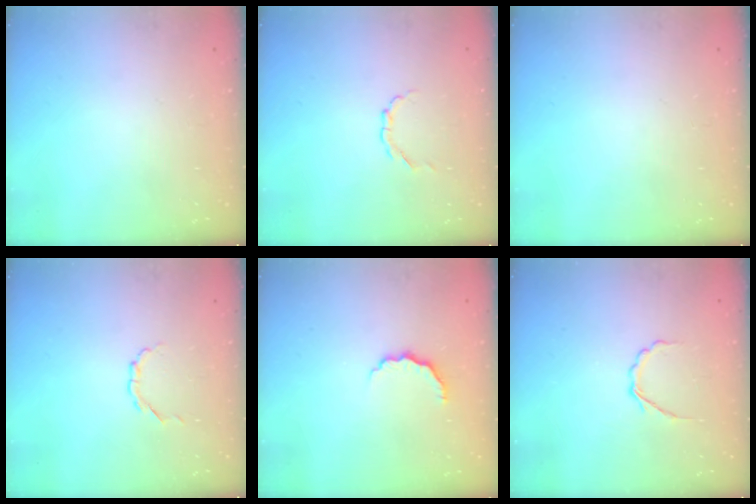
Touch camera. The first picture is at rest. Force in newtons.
{"total": 1.7, "press": 1.7, "slide": 0.1}
{"total": 0.0}
{"total": 2.5, "press": 2.4, "slide": 0.6}
{"total": 5.2, "press": 5.1, "slide": 1.0}
{"total": 3.1, "press": 3.0, "slide": 1.0}